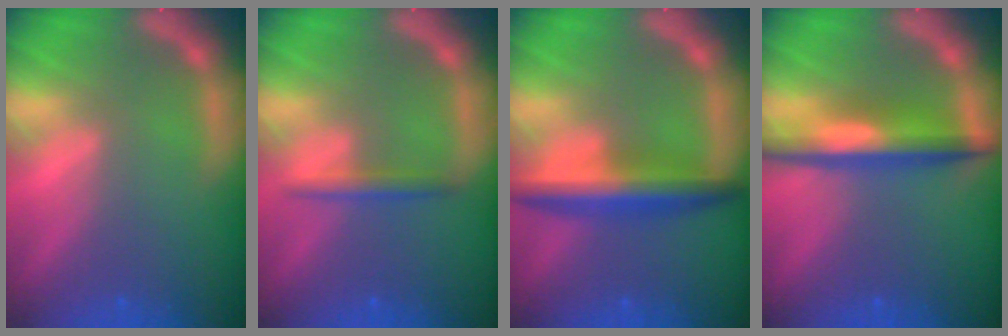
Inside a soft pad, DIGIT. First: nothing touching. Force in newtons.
{"total": 1.9}
{"total": 5.5}
{"total": 5.5}